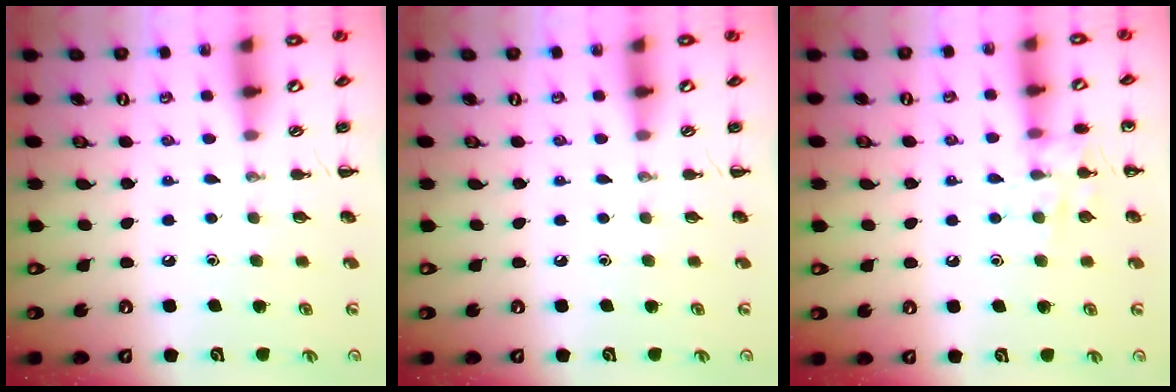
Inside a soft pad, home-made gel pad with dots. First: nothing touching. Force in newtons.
{"total": 0.0}
{"total": 8.8, "press": 8.8, "slide": 1.0}